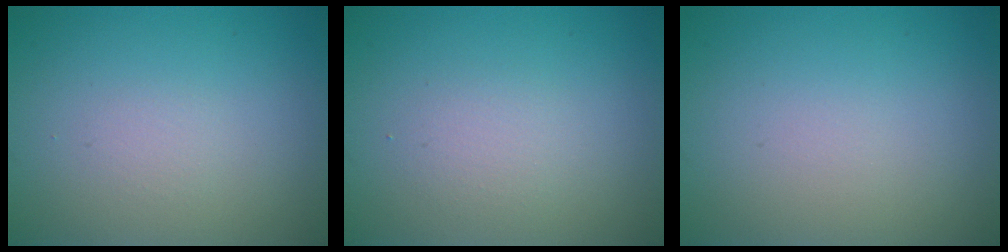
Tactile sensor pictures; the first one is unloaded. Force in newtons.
{"total": 1.5, "press": 1.5, "slide": 0.1}
{"total": 0.0}